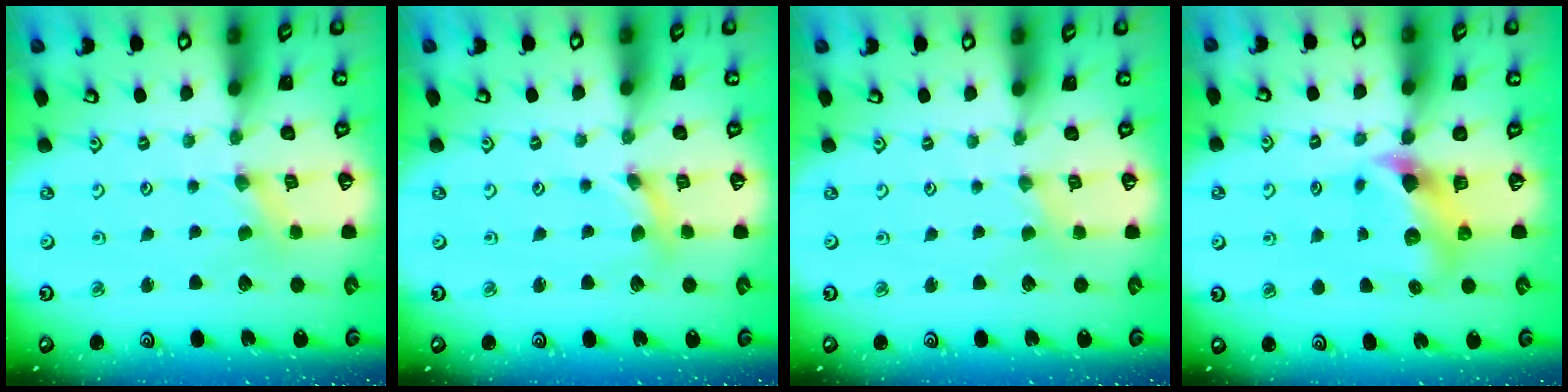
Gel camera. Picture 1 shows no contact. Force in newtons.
{"total": 1.7, "press": 1.7, "slide": 0.2}
{"total": 0.0}
{"total": 7.7, "press": 7.6, "slide": 0.6}